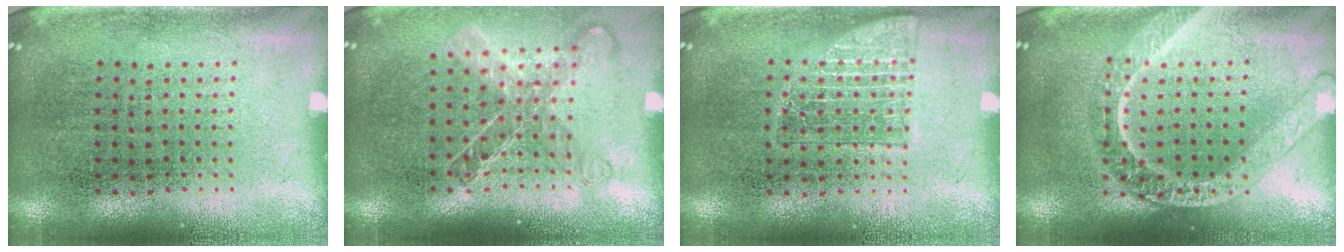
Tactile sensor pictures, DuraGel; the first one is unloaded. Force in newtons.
{"total": 1.5, "press": 1.2, "slide": 0.9}
{"total": 1.0, "press": 1.0, "slide": 0.2}
{"total": 2.4, "press": 2.4, "slide": 0.2}